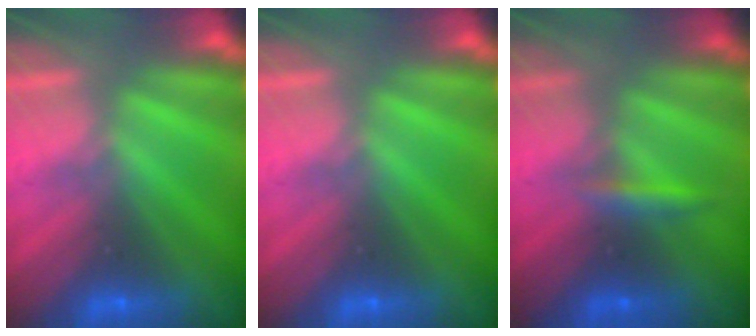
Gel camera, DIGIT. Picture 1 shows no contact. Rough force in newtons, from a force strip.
{"total": 0.0}
{"total": 2.3}